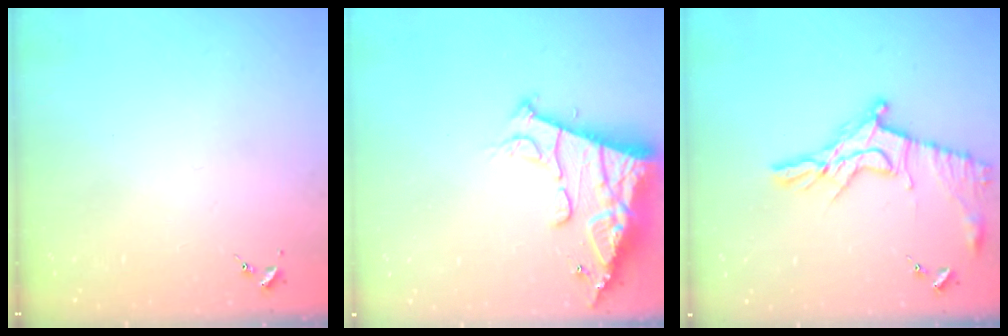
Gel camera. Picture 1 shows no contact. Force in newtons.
{"total": 16.0, "press": 15.9, "slide": 1.8}
{"total": 13.9, "press": 13.8, "slide": 0.9}